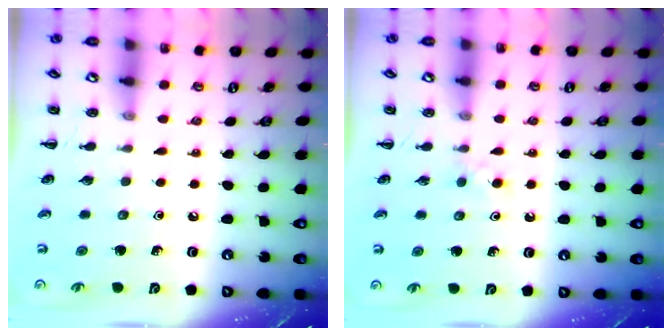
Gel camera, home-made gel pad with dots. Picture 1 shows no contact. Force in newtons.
{"total": 2.6, "press": 2.4, "slide": 1.0}